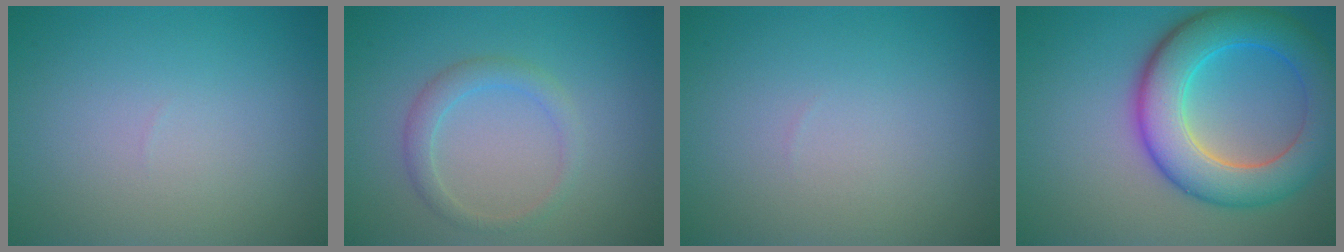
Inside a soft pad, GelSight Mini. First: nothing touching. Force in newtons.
{"total": 2.0, "press": 2.0, "slide": 0.1}
{"total": 0.0}
{"total": 8.5, "press": 8.5, "slide": 0.5}